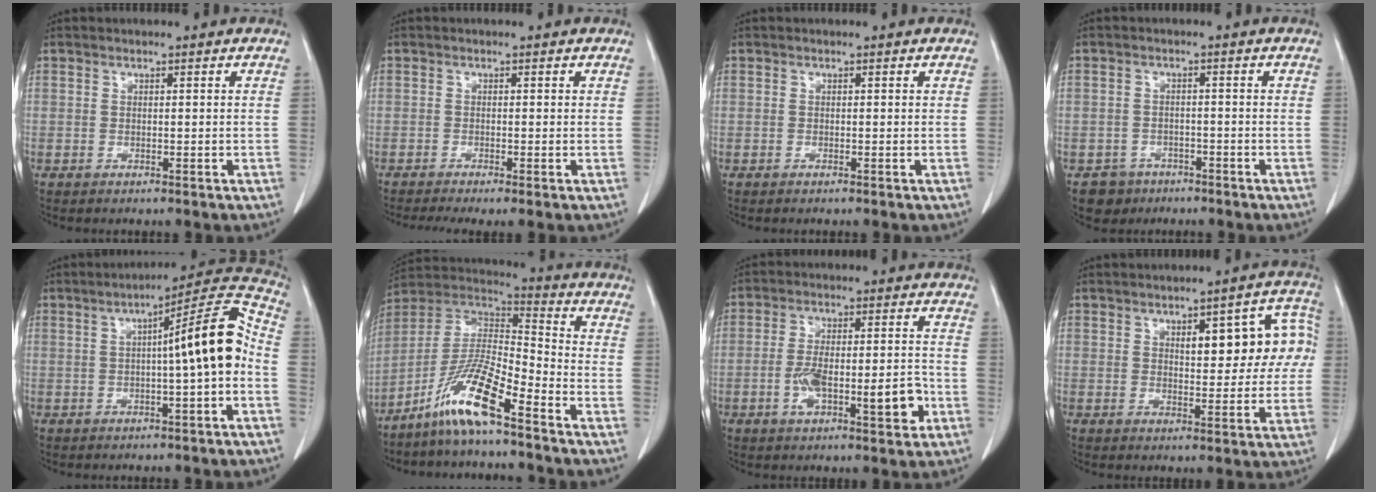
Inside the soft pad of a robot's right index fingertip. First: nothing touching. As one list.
[{"total": 3.2, "force": [-2.0, 0.5, 2.5], "torque": [-0.042, -0.009, -0.035]}, {"total": 0.0}, {"total": 3.9, "force": [-2.5, 3.0, -0.3], "torque": [0.006, 0.011, -0.039]}, {"total": 11.3, "force": [-0.5, 0.5, 11.3], "torque": [-0.155, 0.031, -0.011]}, {"total": 12.3, "force": [-8.2, 0.8, 9.1], "torque": [-0.185, 0.000, -0.161]}, {"total": 10.7, "force": [-3.5, 3.0, 9.7], "torque": [-0.161, 0.015, -0.051]}, {"total": 10.8, "force": [2.4, 4.1, 9.7], "torque": [-0.112, 0.033, 0.033]}]